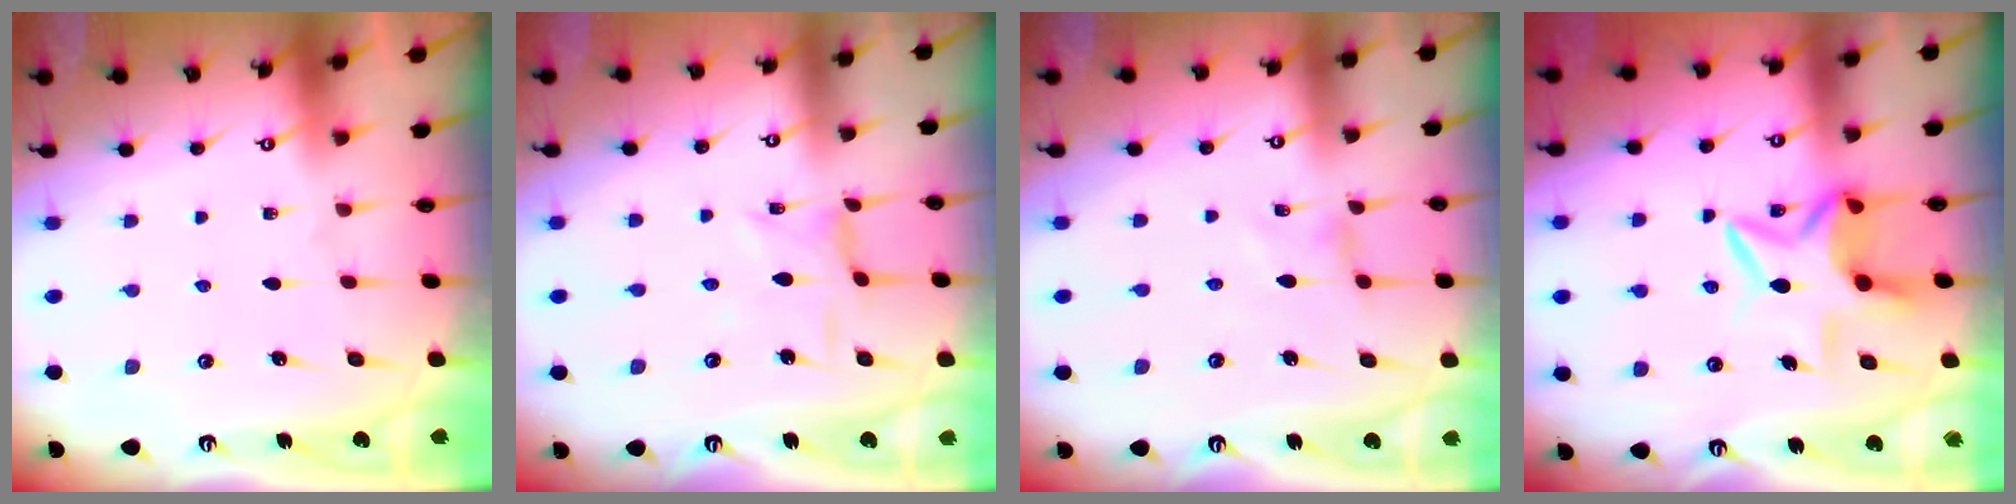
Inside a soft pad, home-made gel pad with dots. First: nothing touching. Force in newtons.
{"total": 1.7, "press": 1.6, "slide": 0.3}
{"total": 0.0}
{"total": 8.6, "press": 8.6, "slide": 0.9}